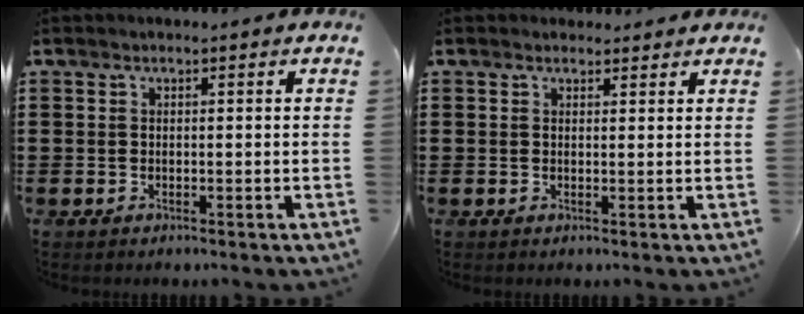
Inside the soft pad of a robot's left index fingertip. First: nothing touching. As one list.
[{"total": 1.1, "force": [1.0, 0.4, 0.1], "torque": [-0.004, 0.003, 0.021]}]